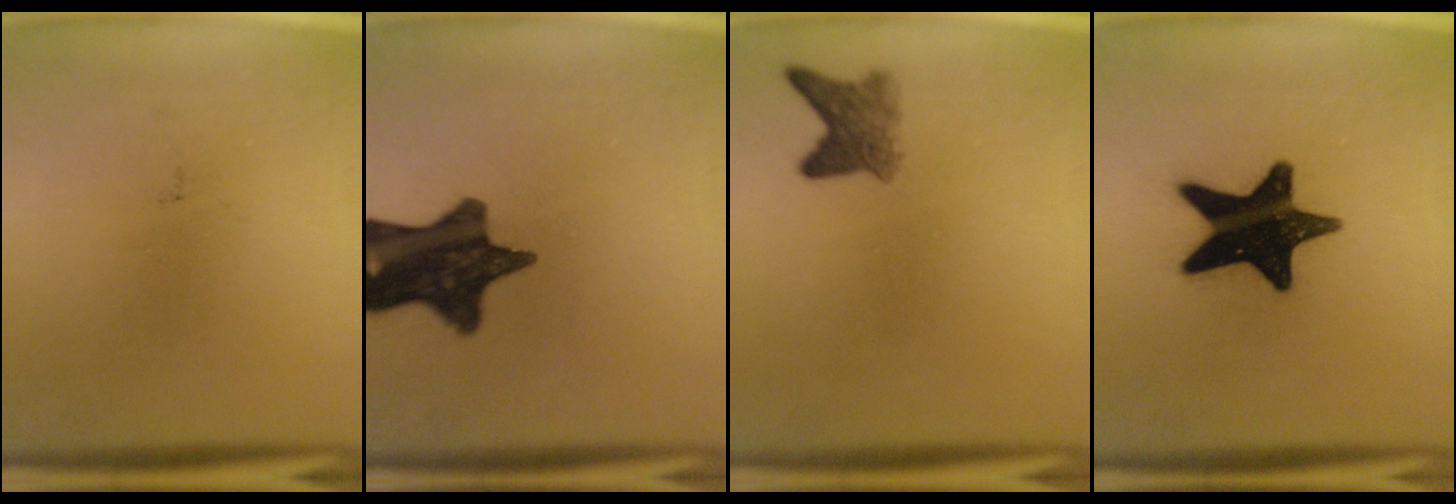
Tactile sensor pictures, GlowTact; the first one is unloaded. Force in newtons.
{"total": 14.7}
{"total": 3.7}
{"total": 18.9}